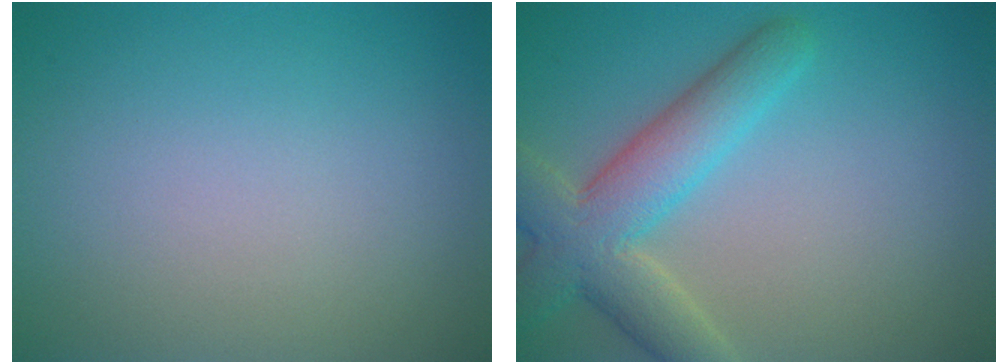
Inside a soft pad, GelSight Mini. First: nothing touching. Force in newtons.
{"total": 6.3, "press": 6.3, "slide": 0.5}